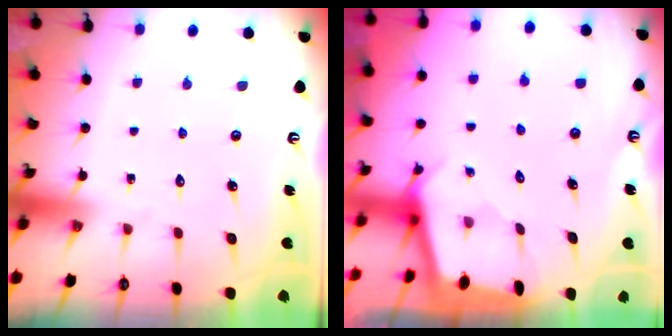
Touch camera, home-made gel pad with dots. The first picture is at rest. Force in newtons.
{"total": 1.6, "press": 1.6, "slide": 0.2}